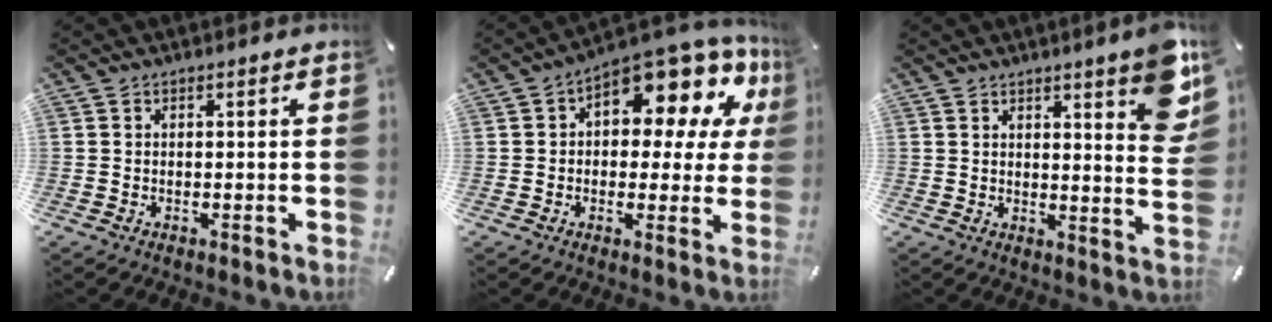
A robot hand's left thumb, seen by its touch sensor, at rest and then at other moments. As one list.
[{"total": 12.7, "force": [7.7, 6.1, 8.1], "torque": [-0.110, -0.074, 0.129]}, {"total": 9.9, "force": [5.9, 2.3, 7.6], "torque": [-0.096, -0.048, 0.099]}]